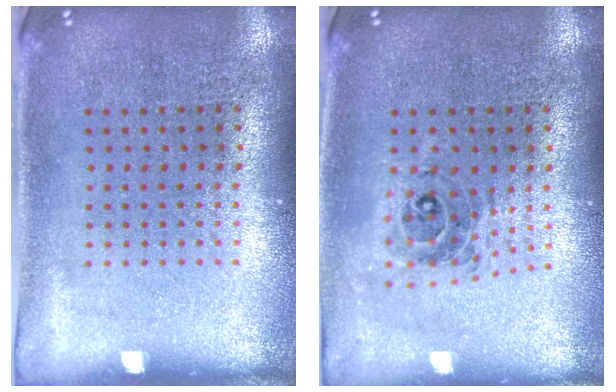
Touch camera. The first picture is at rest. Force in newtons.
{"total": 0.7, "press": 0.7, "slide": 0.1}